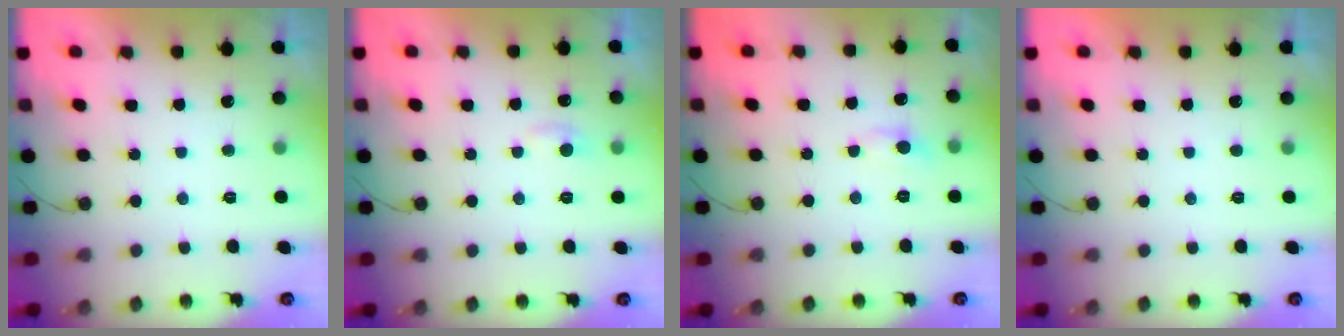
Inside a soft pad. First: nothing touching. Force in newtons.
{"total": 4.8, "press": 4.7, "slide": 0.6}
{"total": 5.5, "press": 5.4, "slide": 0.8}
{"total": 0.0}